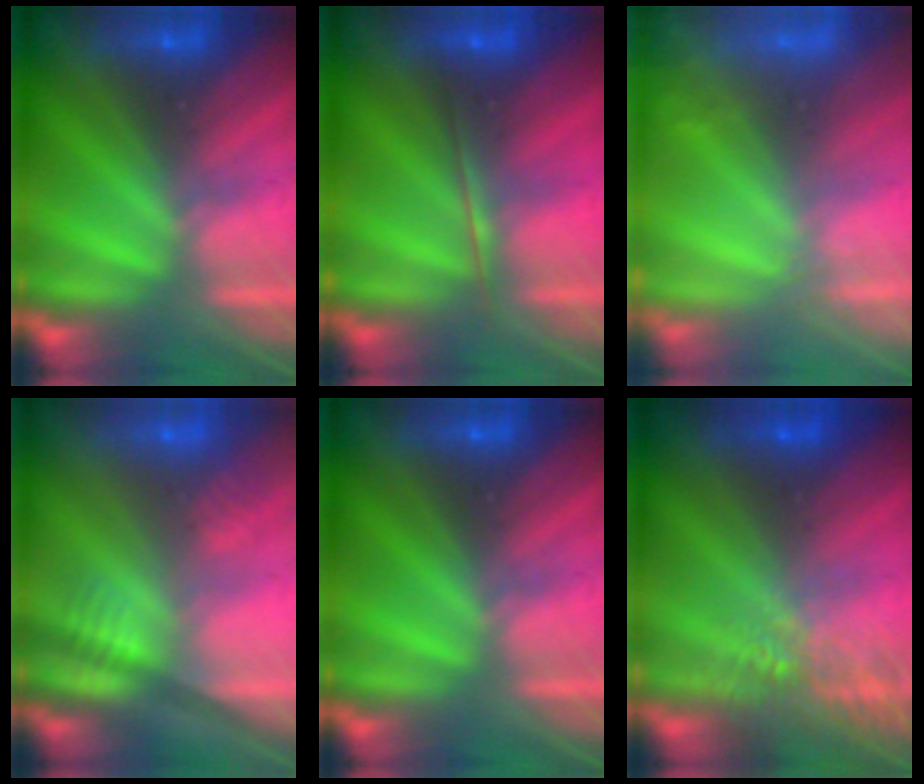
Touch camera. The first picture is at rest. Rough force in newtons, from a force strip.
{"total": 1.7}
{"total": 2.4}
{"total": 2.5}
{"total": 0.0}
{"total": 7.4}